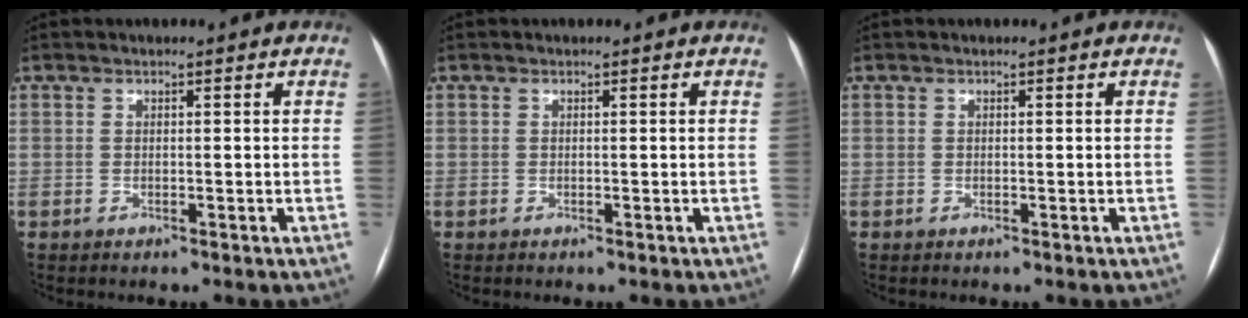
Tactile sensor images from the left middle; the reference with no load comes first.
{"total": 0.0}
{"total": 0.0}